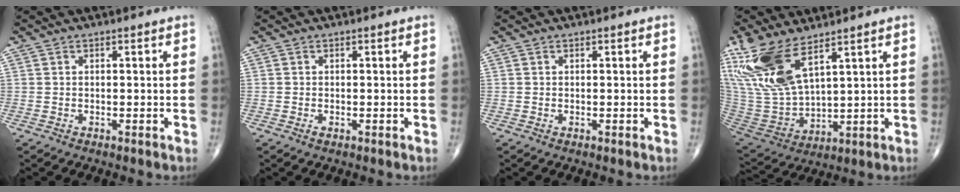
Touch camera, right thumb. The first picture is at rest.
{"total": 0.7, "force": [-0.3, 0.3, 0.5], "torque": [-0.010, -0.003, -0.006]}
{"total": 0.0}
{"total": 17.1, "force": [10.0, 6.7, 12.1], "torque": [-0.260, -0.046, 0.216]}